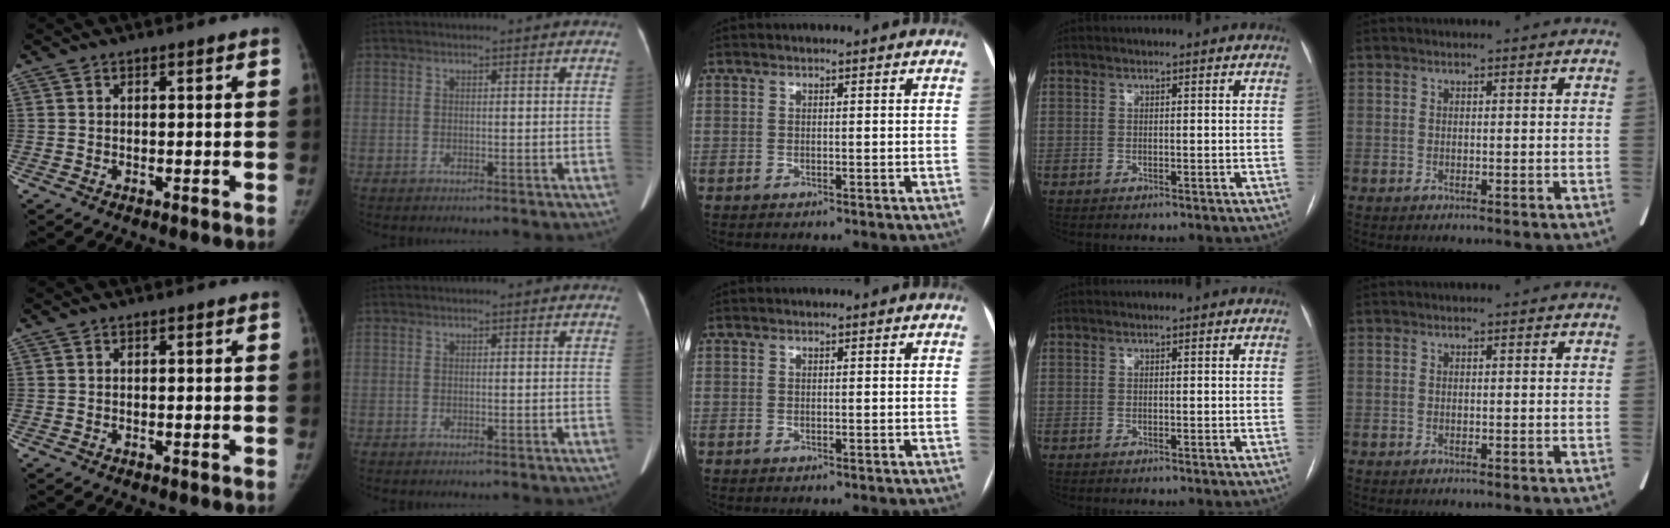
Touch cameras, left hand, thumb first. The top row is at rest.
{}